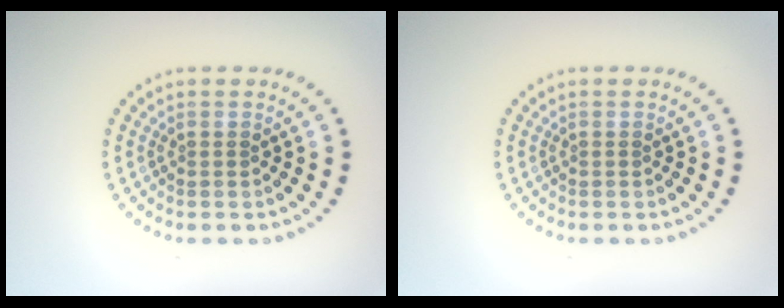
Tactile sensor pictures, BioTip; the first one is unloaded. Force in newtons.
{"total": 0.0}